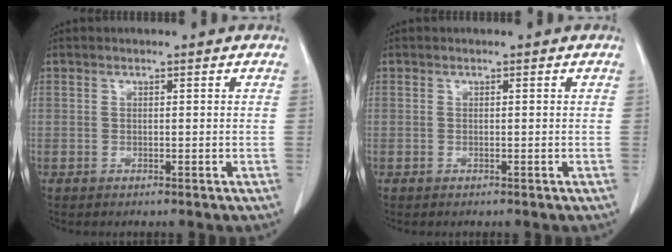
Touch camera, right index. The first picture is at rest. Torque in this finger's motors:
{"motor_torque": [0.02, 0.01, 0.01, 0.01]}